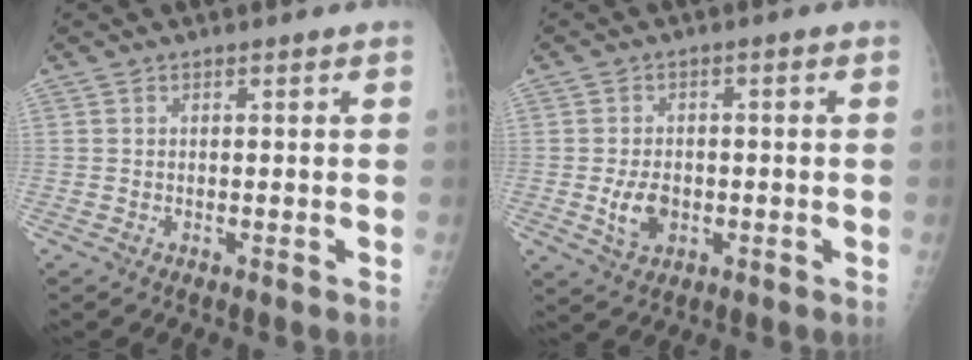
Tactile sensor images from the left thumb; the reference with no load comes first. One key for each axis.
{"total": 5.5, "fx": -1.2, "fy": 3.8, "fz": 3.8, "tx": -0.058, "ty": 0.004, "tz": -0.016}